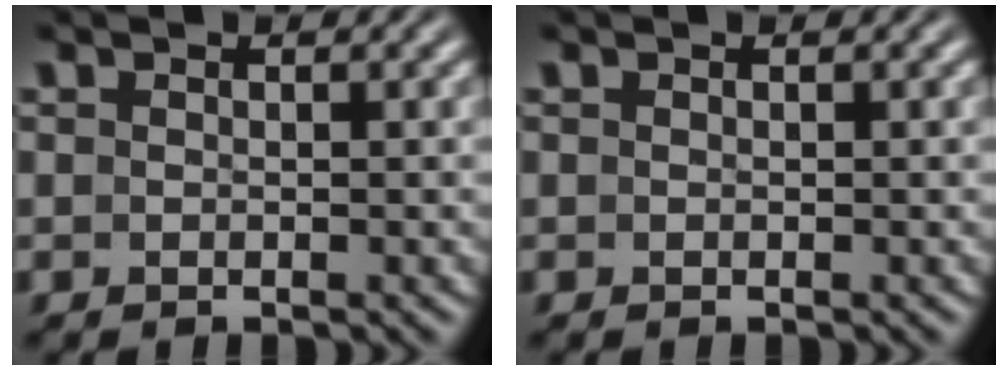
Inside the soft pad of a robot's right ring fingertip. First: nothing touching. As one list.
[{"total": 0.0}]